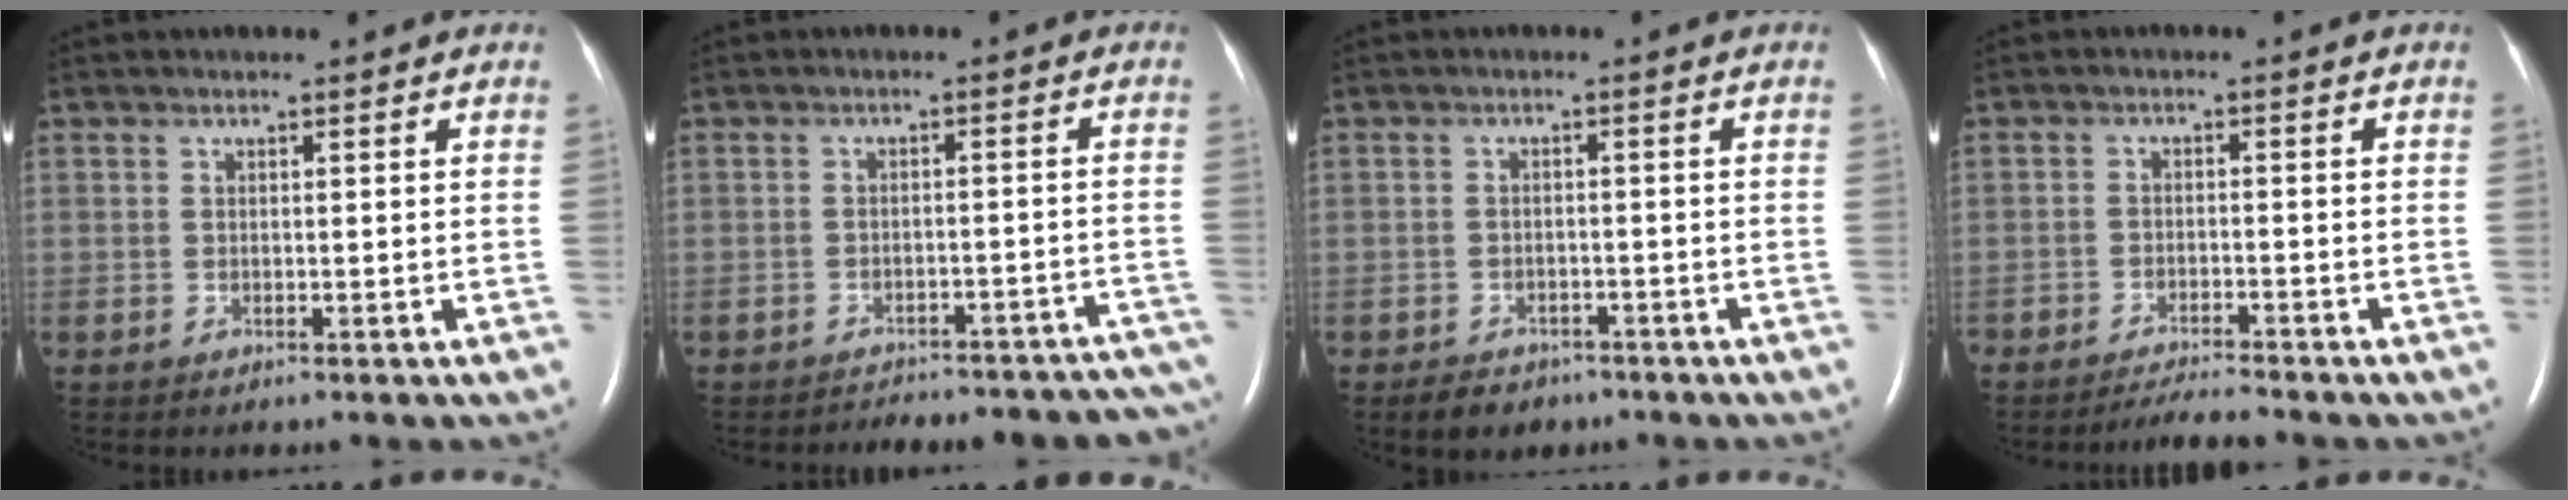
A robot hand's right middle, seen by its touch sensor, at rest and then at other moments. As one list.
[{"total": 17.2, "force": [-15.7, 5.2, 4.5], "torque": [-0.037, 0.020, -0.172]}, {"total": 4.1, "force": [-3.1, 2.5, 1.1], "torque": [-0.025, 0.002, -0.041]}, {"total": 3.5, "force": [-3.4, -0.3, 0.8], "torque": [-0.018, -0.016, -0.058]}]